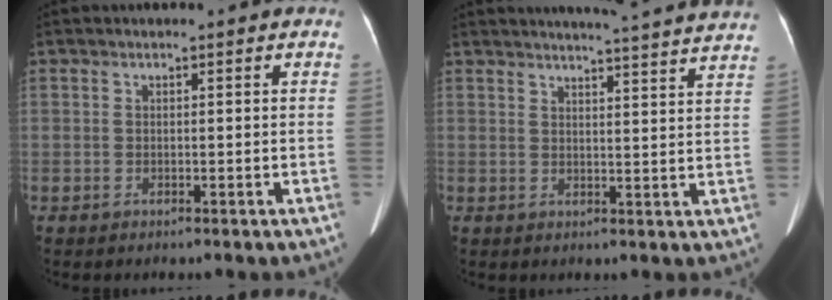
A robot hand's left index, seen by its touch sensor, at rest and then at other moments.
{"total": 18.0, "force": [17.0, -0.2, 5.8], "torque": [-0.083, -0.031, 0.198]}